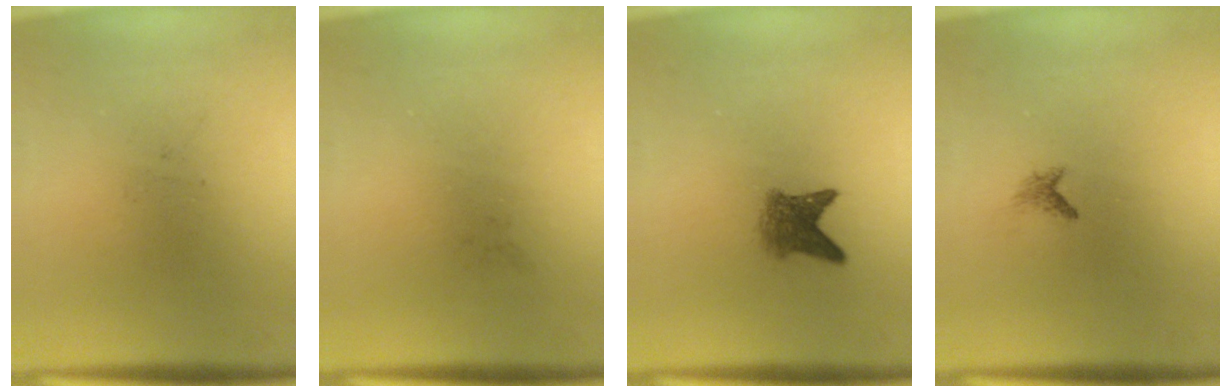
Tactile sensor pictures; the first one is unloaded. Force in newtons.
{"total": 0.0}
{"total": 3.1}
{"total": 0.8}